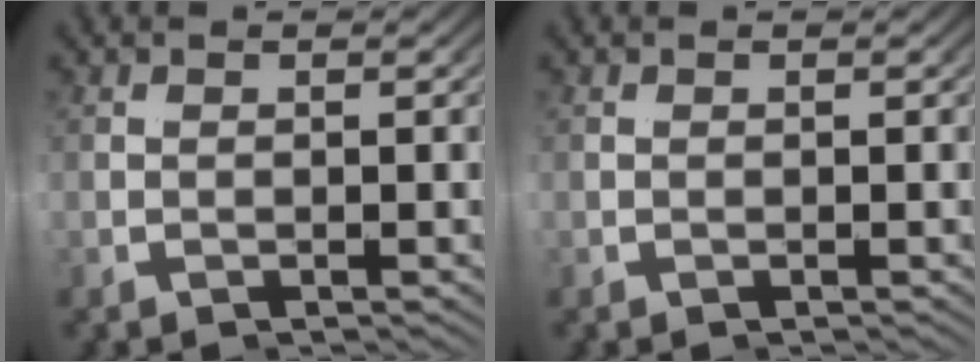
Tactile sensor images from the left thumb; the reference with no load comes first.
{"total": 0.0}